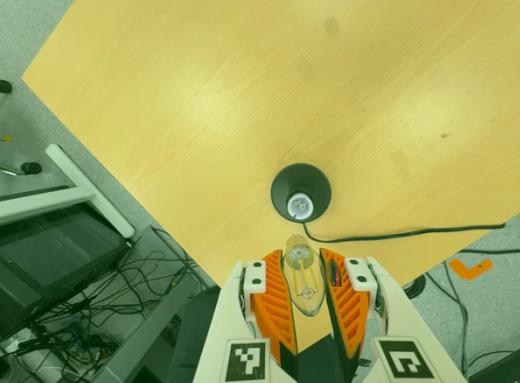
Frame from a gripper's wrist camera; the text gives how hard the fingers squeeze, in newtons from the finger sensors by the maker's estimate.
{"total": 22.2, "left": 25.6, "right": 18.9}